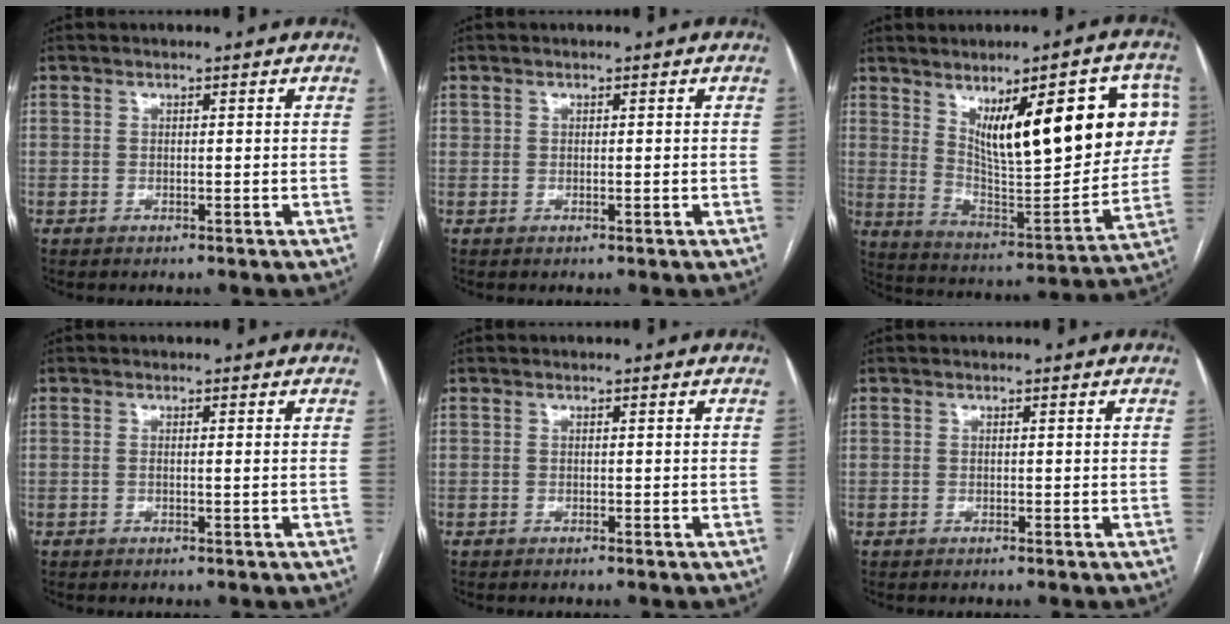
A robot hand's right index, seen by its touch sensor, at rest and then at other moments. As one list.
[{"total": 0.0}, {"total": 23.4, "force": [7.5, 6.0, 21.4], "torque": [-0.306, 0.006, 0.125]}, {"total": 0.6, "force": [-0.2, -0.2, 0.5], "torque": [-0.013, 0.000, -0.004]}, {"total": 0.0}, {"total": 0.0}]